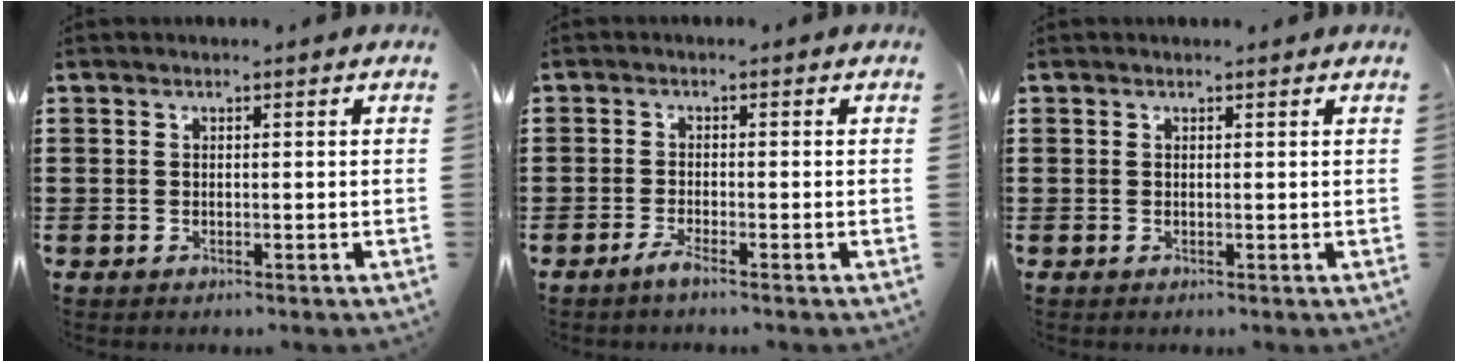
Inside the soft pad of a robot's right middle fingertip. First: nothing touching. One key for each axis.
{"total": 1.8, "fx": -1.5, "fy": 0.1, "fz": 1.1, "tx": -0.025, "ty": -0.003, "tz": -0.030}
{"total": 0.0}